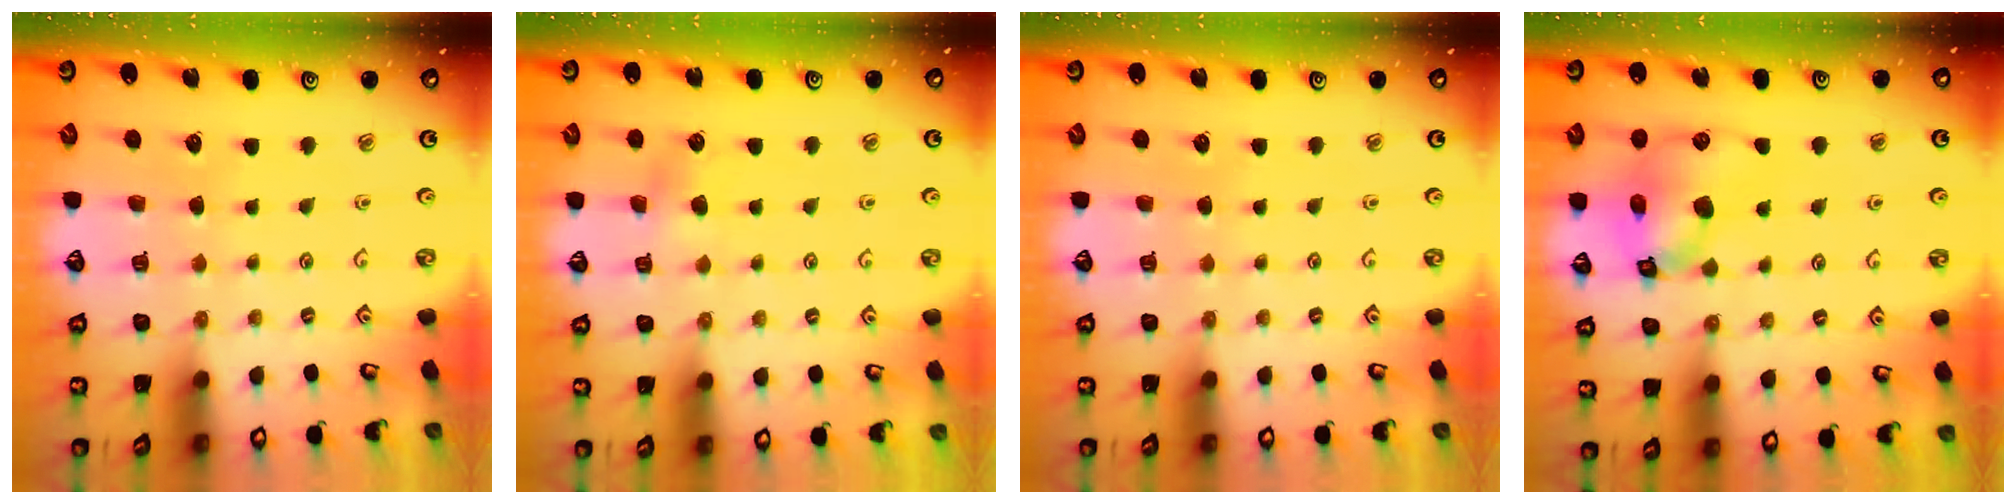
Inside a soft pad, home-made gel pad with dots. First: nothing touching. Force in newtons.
{"total": 3.2, "press": 3.2, "slide": 0.4}
{"total": 0.0}
{"total": 12.4, "press": 12.2, "slide": 1.9}